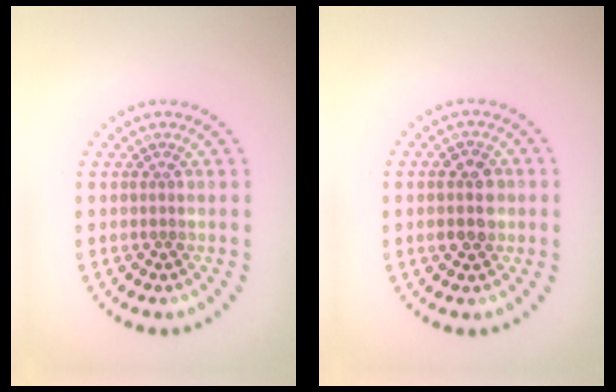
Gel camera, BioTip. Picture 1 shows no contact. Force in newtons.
{"total": 2.8, "press": 2.8, "slide": 0.1}